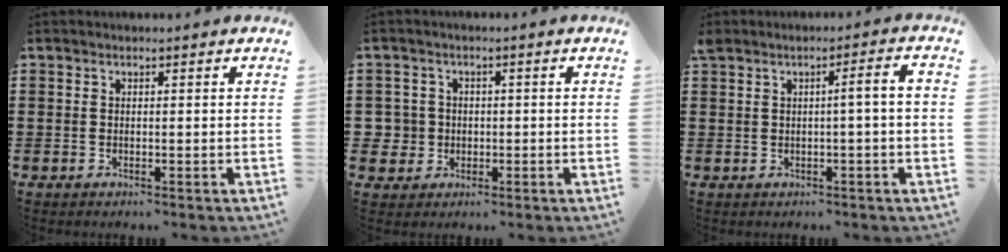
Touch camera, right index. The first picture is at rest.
{"total": 3.4, "force": [-0.7, 3.3, 0.5], "torque": [-0.033, 0.005, -0.019]}
{"total": 2.7, "force": [-0.3, -0.3, 2.6], "torque": [-0.046, -0.002, -0.009]}